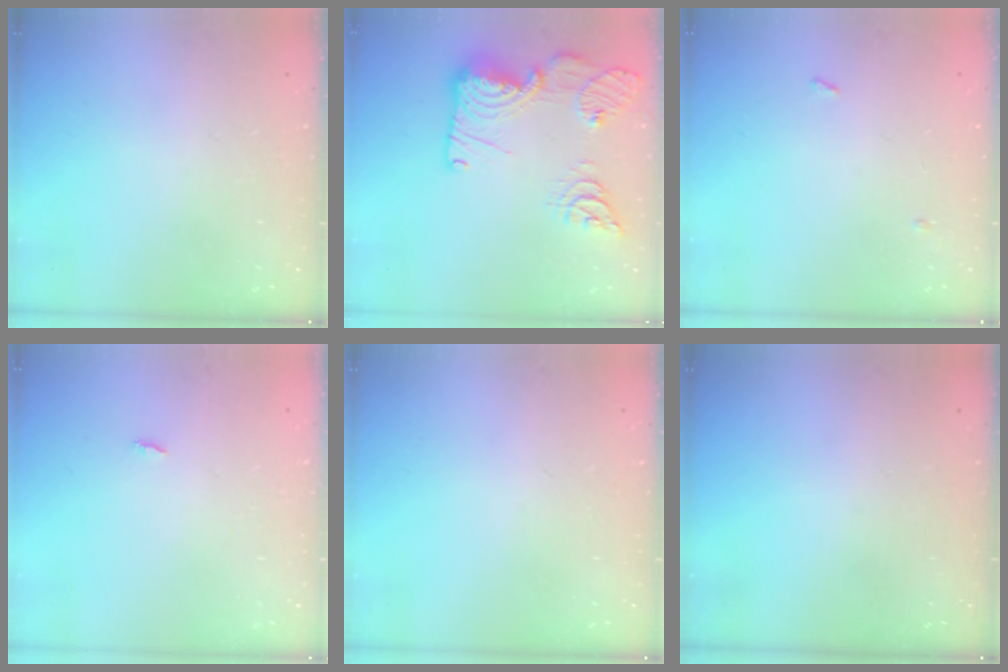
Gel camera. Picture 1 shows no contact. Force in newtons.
{"total": 22.8, "press": 22.7, "slide": 2.3}
{"total": 6.9, "press": 2.8, "slide": 6.3}
{"total": 1.8, "press": 1.8, "slide": 0.2}
{"total": 0.0}
{"total": 0.0}